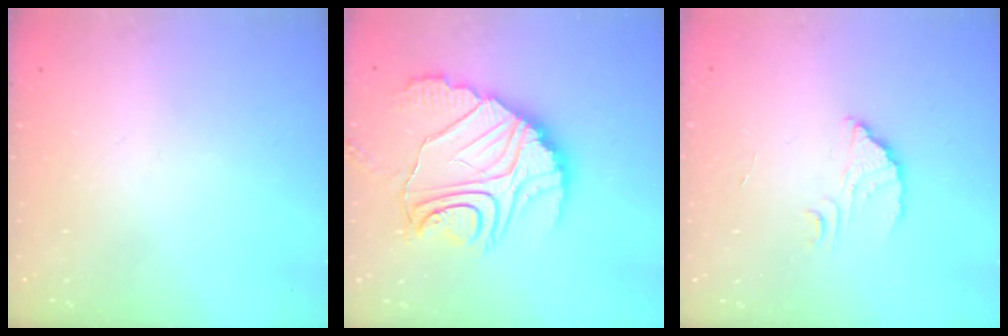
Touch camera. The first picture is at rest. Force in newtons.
{"total": 15.6, "press": 15.6, "slide": 1.0}
{"total": 2.4, "press": 2.4, "slide": 0.1}